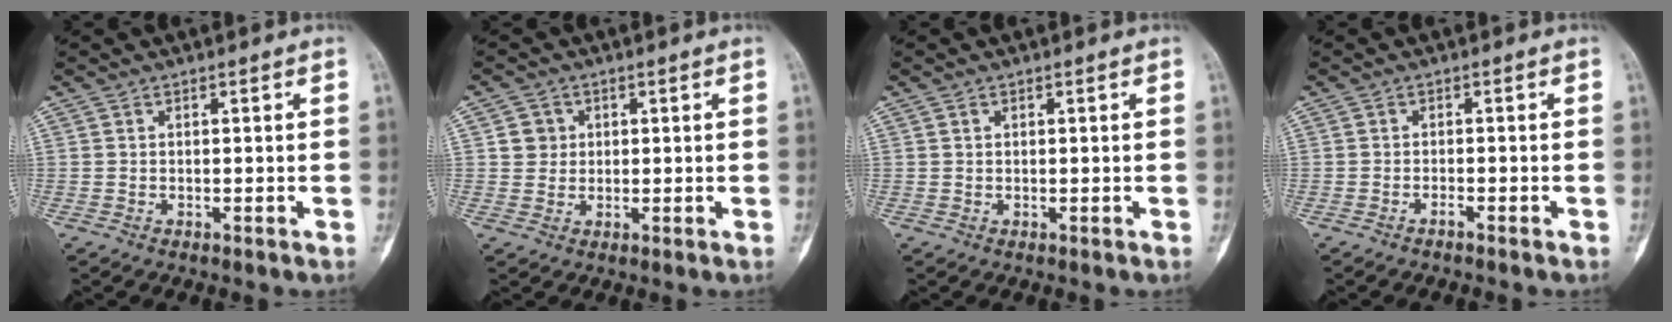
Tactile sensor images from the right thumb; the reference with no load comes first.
{"total": 3.3, "force": [0.8, 3.2, 0.6], "torque": [0.010, 0.001, 0.011]}
{"total": 0.6, "force": [0.3, 0.4, 0.3], "torque": [-0.002, 0.000, 0.005]}
{"total": 0.9, "force": [-0.8, 0.0, 0.4], "torque": [-0.014, 0.006, -0.015]}